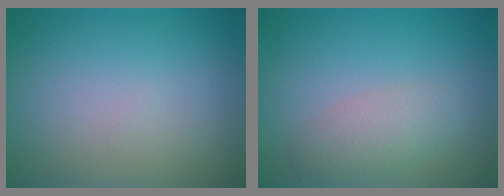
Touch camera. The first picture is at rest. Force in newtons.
{"total": 2.5, "press": 2.5, "slide": 0.1}